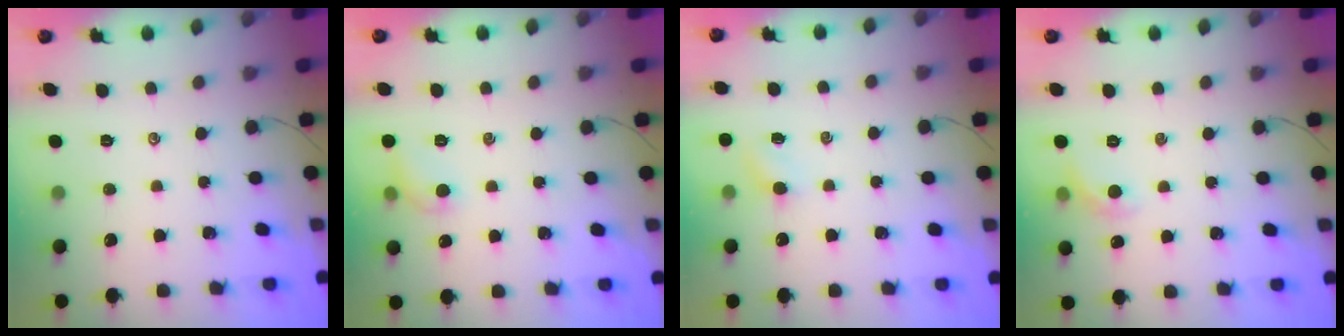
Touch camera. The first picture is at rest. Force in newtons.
{"total": 6.5, "press": 6.4, "slide": 1.2}
{"total": 3.7, "press": 3.4, "slide": 1.3}
{"total": 5.7, "press": 5.6, "slide": 1.1}